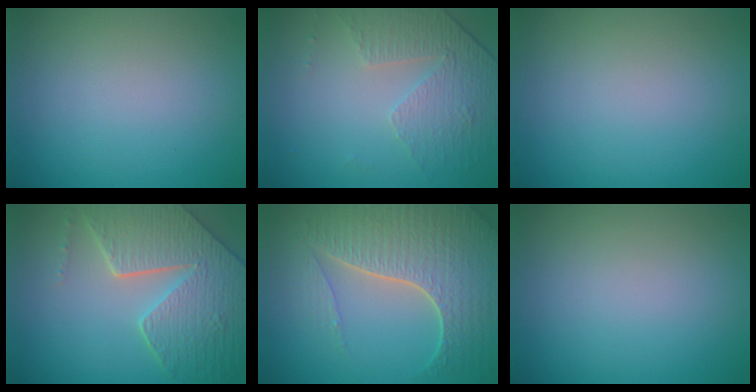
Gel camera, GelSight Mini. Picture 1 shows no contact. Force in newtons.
{"total": 4.7, "press": 3.1, "slide": 3.5}
{"total": 0.0}
{"total": 8.5, "press": 6.1, "slide": 5.9}
{"total": 7.4, "press": 5.5, "slide": 5.0}
{"total": 0.0}